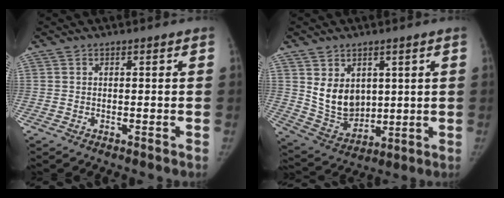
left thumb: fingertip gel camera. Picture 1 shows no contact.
{"total": 10.2, "force": [2.7, 7.7, 6.1], "torque": [-0.070, -0.030, 0.074]}